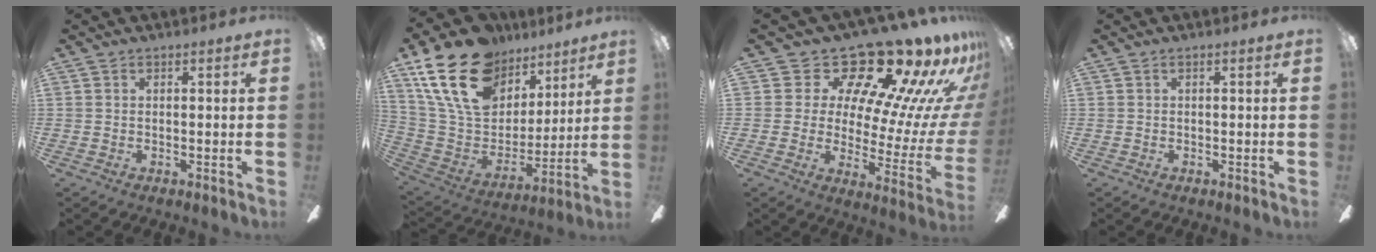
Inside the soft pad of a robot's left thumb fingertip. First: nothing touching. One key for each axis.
{"total": 24.3, "fx": 14.6, "fy": 14.9, "fz": 12.4, "tx": -0.236, "ty": -0.067, "tz": 0.275}
{"total": 21.5, "fx": 16.8, "fy": 7.4, "fz": 11.3, "tx": -0.159, "ty": -0.144, "tz": 0.280}
{"total": 0.0}